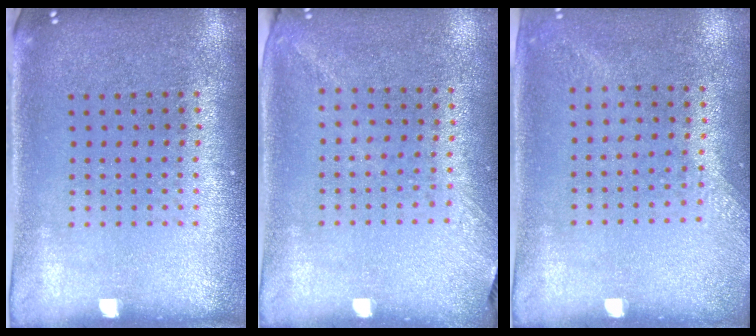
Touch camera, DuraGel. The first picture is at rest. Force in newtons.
{"total": 1.3, "press": 1.0, "slide": 0.8}
{"total": 1.3, "press": 1.0, "slide": 0.8}